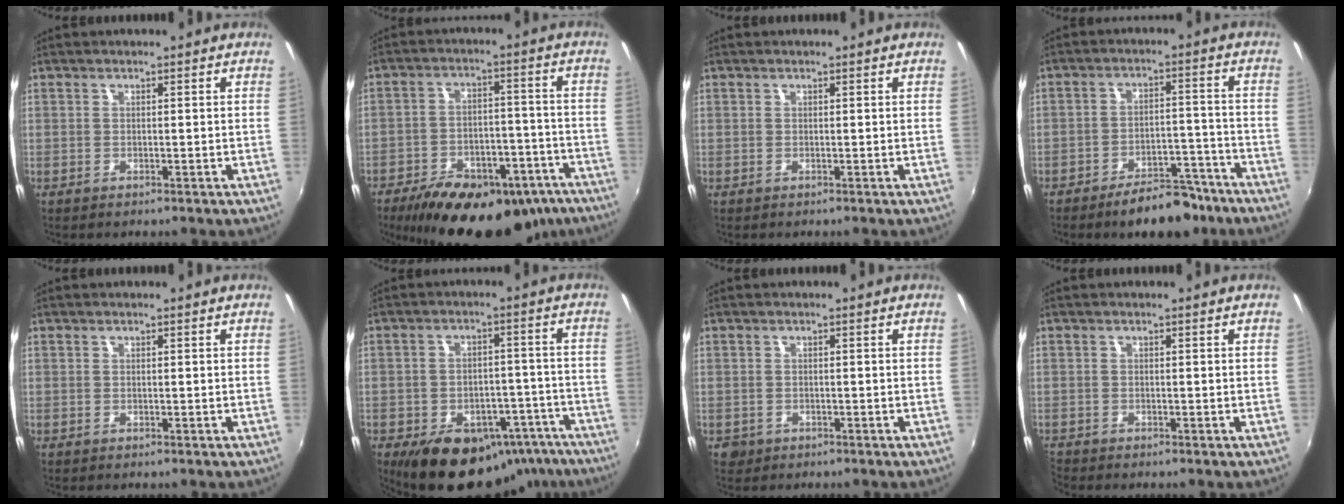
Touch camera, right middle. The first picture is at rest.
{"total": 25.4, "force": [-18.4, 11.4, 13.2], "torque": [-0.231, 0.004, -0.237]}
{"total": 0.0}
{"total": 10.6, "force": [-8.4, 4.2, 5.0], "torque": [-0.082, 0.025, -0.107]}
{"total": 0.0}
{"total": 20.1, "force": [-13.6, 11.1, 9.7], "torque": [-0.164, 0.020, -0.155]}
{"total": 2.2, "force": [-0.9, 1.9, 0.6], "torque": [-0.018, -0.004, -0.013]}
{"total": 1.3, "force": [-1.3, 0.2, -0.2], "torque": [-0.001, -0.006, -0.029]}